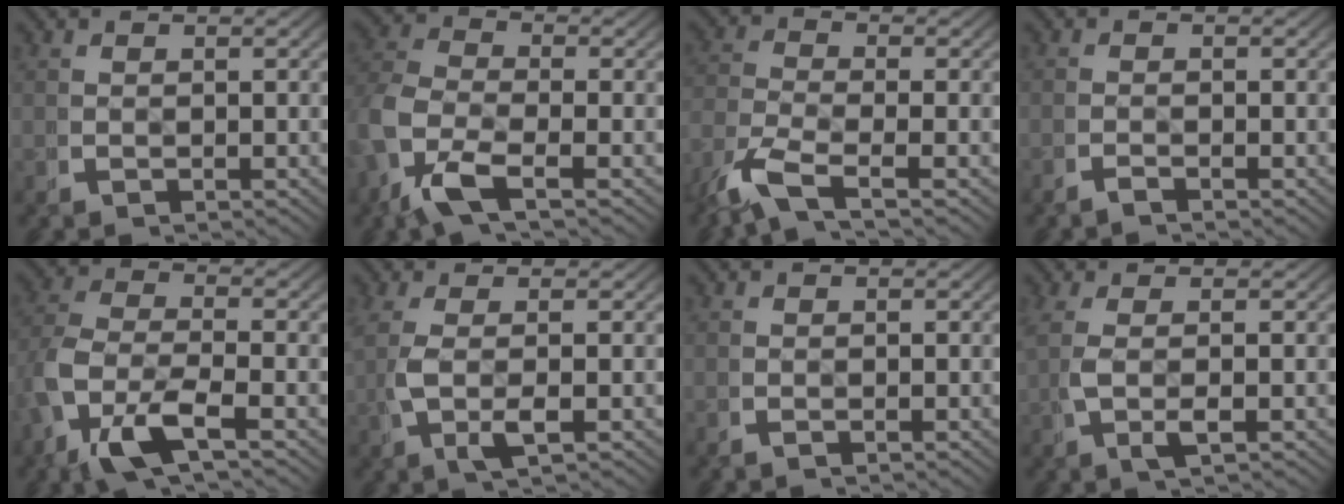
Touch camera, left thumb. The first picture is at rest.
{"total": 7.1, "force": [-1.2, 4.5, 5.3], "torque": [-0.139, -0.021, -0.021]}
{"total": 6.0, "force": [-3.2, 2.7, 4.3], "torque": [-0.111, -0.022, -0.049]}
{"total": 0.9, "force": [-0.9, -0.1, 0.2], "torque": [-0.001, 0.000, -0.023]}
{"total": 7.6, "force": [-1.5, 4.2, 6.1], "torque": [-0.159, -0.030, -0.015]}
{"total": 3.9, "force": [0.3, 0.8, 3.8], "torque": [-0.092, -0.005, 0.014]}
{"total": 0.0}
{"total": 3.0, "force": [0.4, 0.4, 3.0], "torque": [-0.073, -0.002, 0.012]}